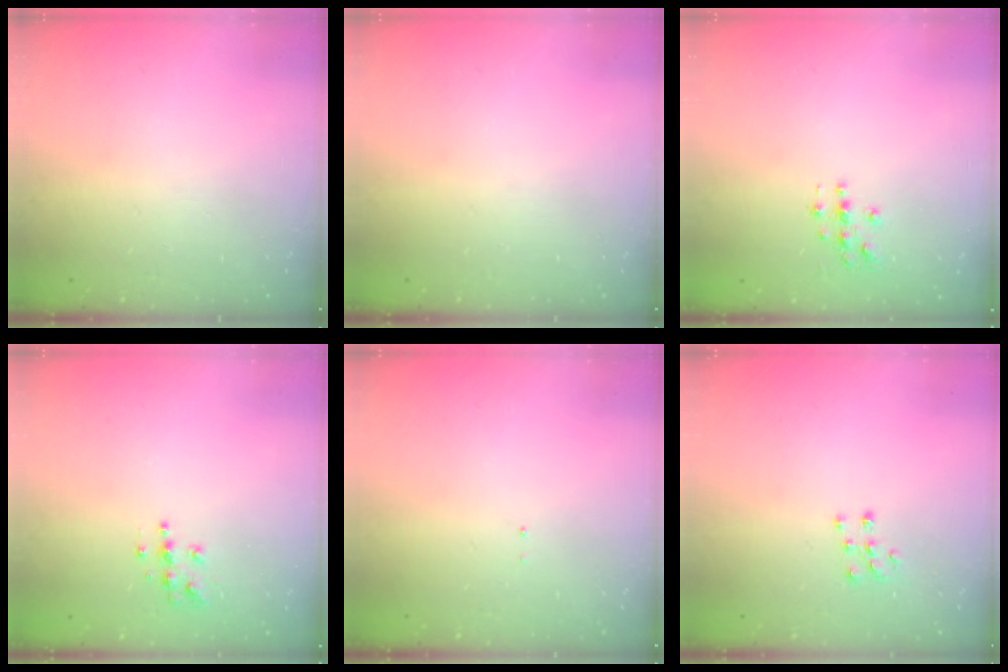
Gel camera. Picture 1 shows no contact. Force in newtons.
{"total": 0.0}
{"total": 2.8, "press": 2.8, "slide": 0.3}
{"total": 5.4, "press": 5.4, "slide": 0.4}
{"total": 0.7, "press": 0.7, "slide": 0.1}
{"total": 7.6, "press": 7.6, "slide": 0.5}